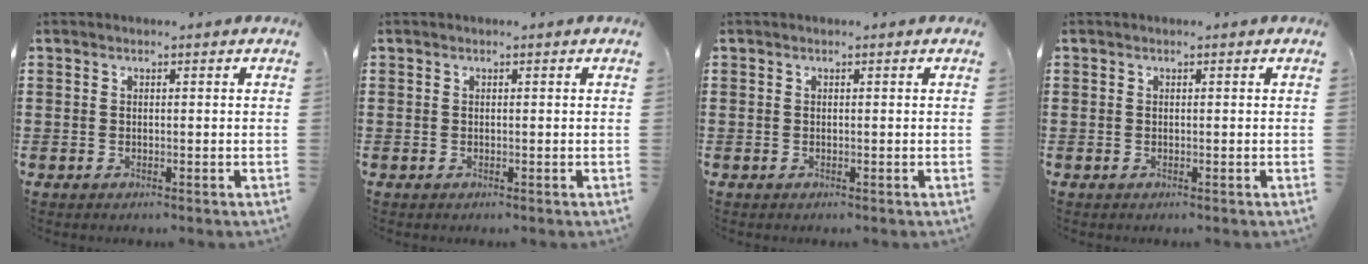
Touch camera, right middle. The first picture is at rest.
{"total": 0.0}
{"total": 0.0}
{"total": 0.0}